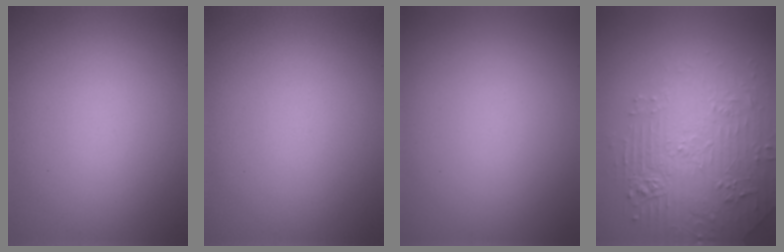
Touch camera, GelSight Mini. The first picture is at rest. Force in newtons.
{"total": 0.0}
{"total": 0.0}
{"total": 4.5, "press": 4.2, "slide": 1.6}